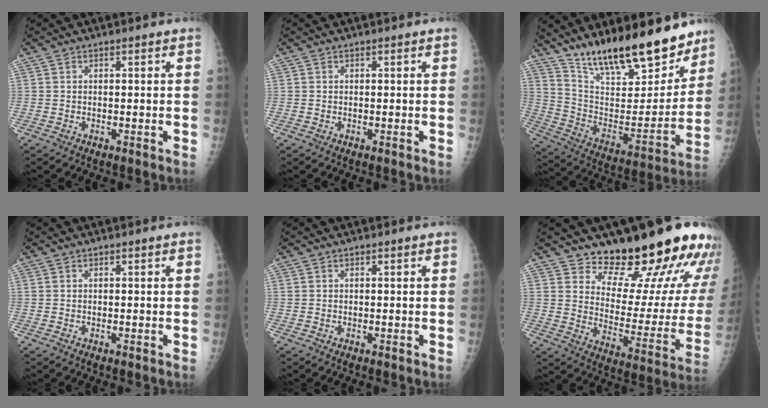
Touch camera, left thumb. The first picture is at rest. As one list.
[{"total": 0.0}, {"total": 24.1, "force": [18.6, 7.5, 13.3], "torque": [-0.171, -0.089, 0.311]}, {"total": 0.0}, {"total": 0.0}, {"total": 19.7, "force": [16.4, 5.7, 9.2], "torque": [-0.082, -0.151, 0.224]}]